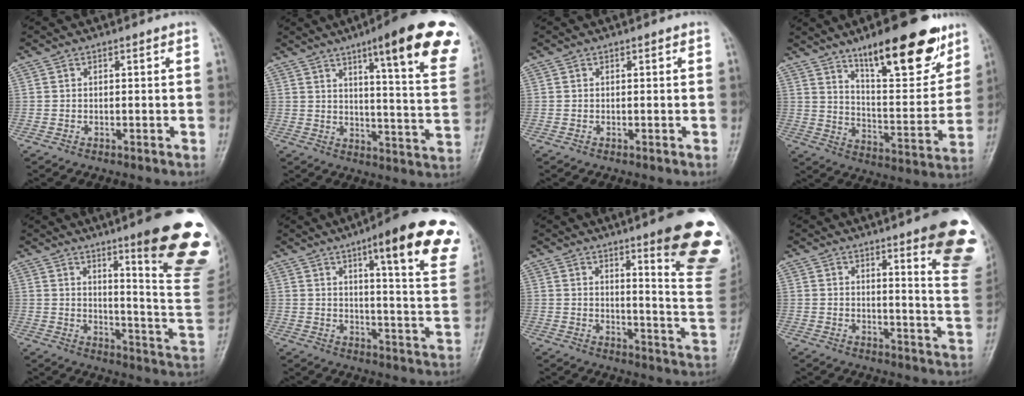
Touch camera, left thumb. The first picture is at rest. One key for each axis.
{"total": 22.9, "fx": 13.2, "fy": 4.1, "fz": 18.3, "tx": -0.219, "ty": -0.051, "tz": 0.167}
{"total": 0.0}
{"total": 20.9, "fx": 13.6, "fy": 6.6, "fz": 14.5, "tx": -0.168, "ty": -0.071, "tz": 0.215}
{"total": 22.6, "fx": 12.4, "fy": 3.1, "fz": 18.6, "tx": -0.199, "ty": -0.070, "tz": 0.169}
{"total": 22.3, "fx": 12.5, "fy": 4.4, "fz": 18.0, "tx": -0.211, "ty": -0.047, "tz": 0.155}
{"total": 19.3, "fx": 11.4, "fy": 2.7, "fz": 15.4, "tx": -0.159, "ty": -0.074, "tz": 0.144}
{"total": 16.0, "fx": 9.4, "fy": 2.5, "fz": 12.7, "tx": -0.122, "ty": -0.058, "tz": 0.106}